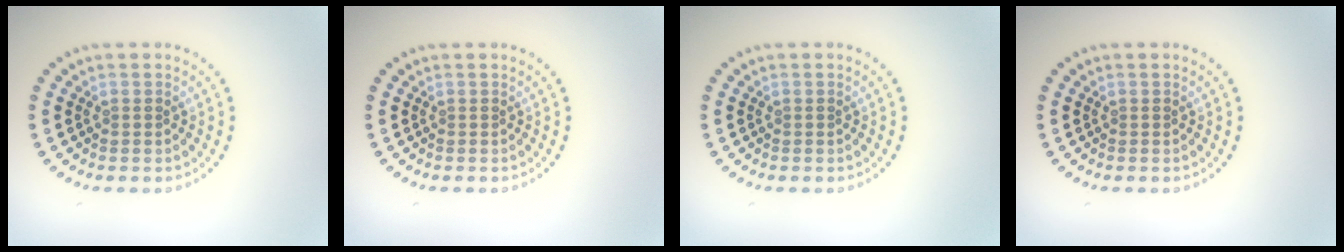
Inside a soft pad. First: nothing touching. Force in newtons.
{"total": 0.0}
{"total": 0.0}
{"total": 0.0}